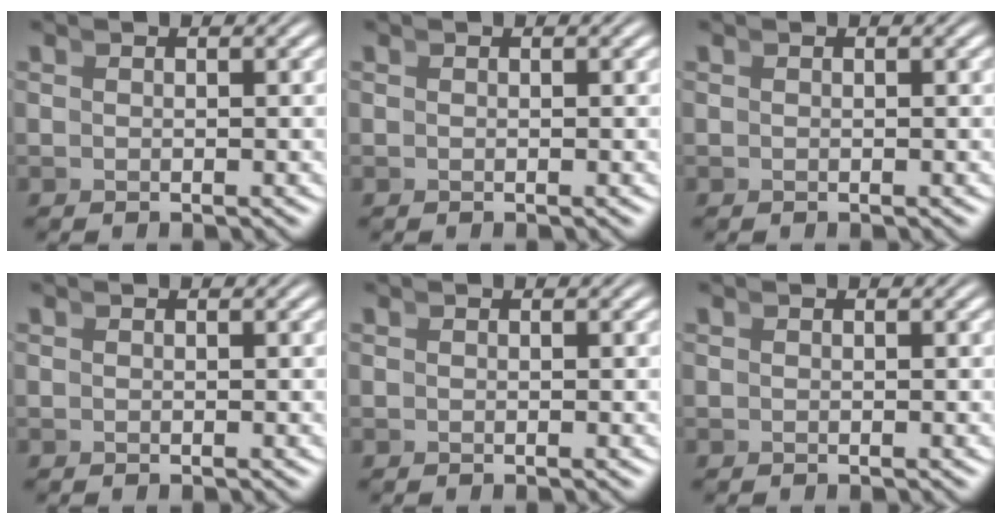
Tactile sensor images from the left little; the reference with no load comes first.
{"total": 0.0}
{"total": 0.0}
{"total": 0.0}
{"total": 0.0}
{"total": 0.0}